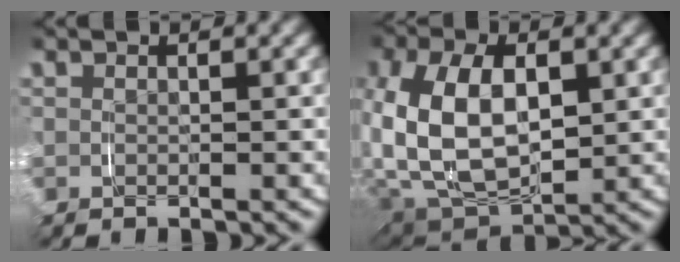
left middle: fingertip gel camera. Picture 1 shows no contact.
{"total": 11.4, "force": [0.3, 8.0, 8.1], "torque": [-0.198, -0.025, 0.020]}